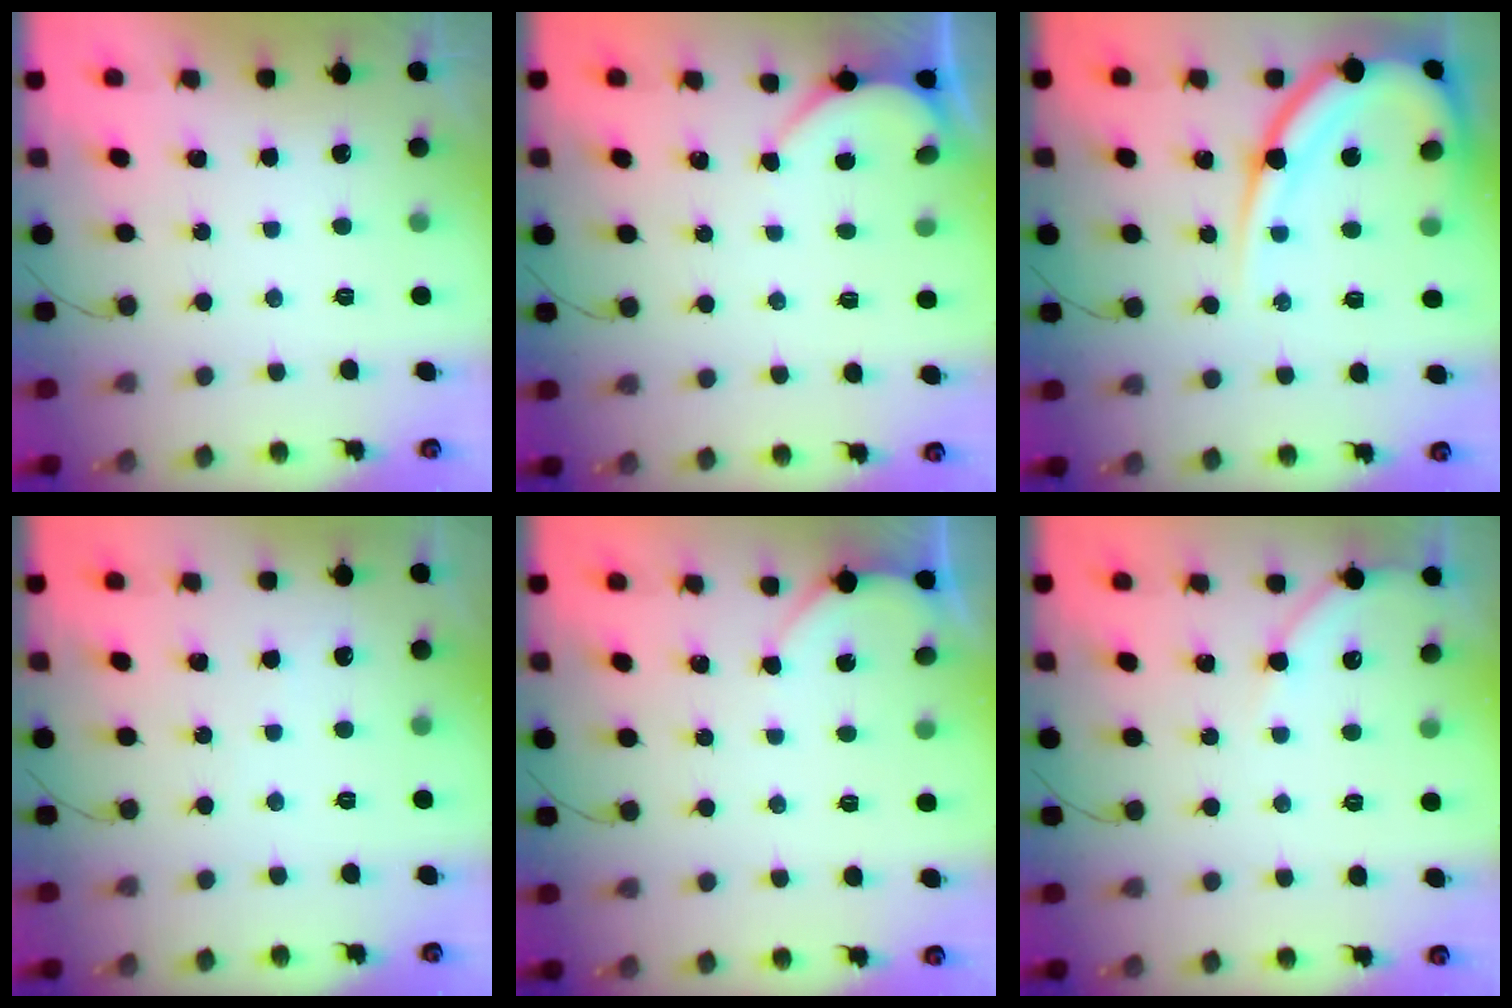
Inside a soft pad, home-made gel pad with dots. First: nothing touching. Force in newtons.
{"total": 1.6, "press": 1.6, "slide": 0.2}
{"total": 16.4, "press": 16.3, "slide": 1.6}
{"total": 3.0, "press": 3.0, "slide": 0.3}
{"total": 2.1, "press": 2.1, "slide": 0.2}
{"total": 4.8, "press": 4.8, "slide": 0.6}